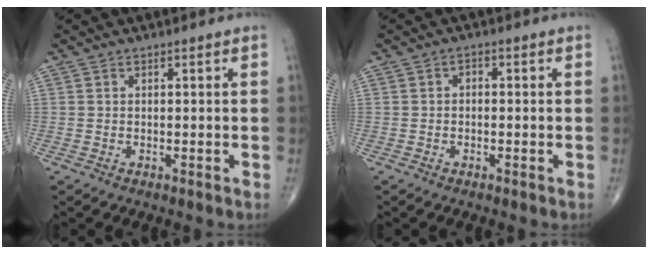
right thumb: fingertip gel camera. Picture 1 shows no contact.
{"total": 1.3, "force": [-0.2, 0.9, 0.9], "torque": [-0.006, 0.007, -0.008]}